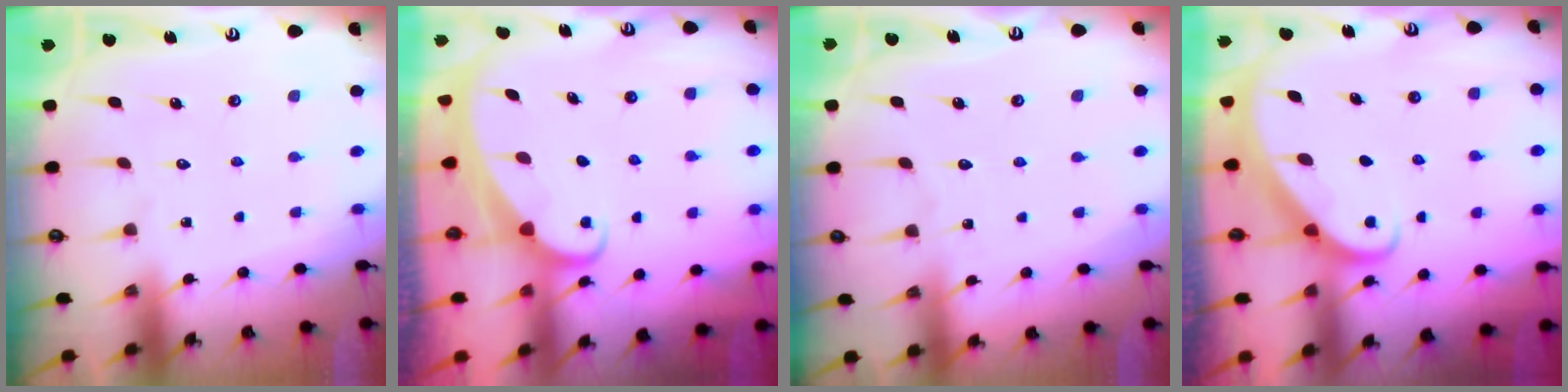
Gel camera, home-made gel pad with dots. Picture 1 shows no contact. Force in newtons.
{"total": 1.8, "press": 1.8, "slide": 0.2}
{"total": 1.0, "press": 1.0, "slide": 0.2}
{"total": 2.6, "press": 2.6, "slide": 0.3}